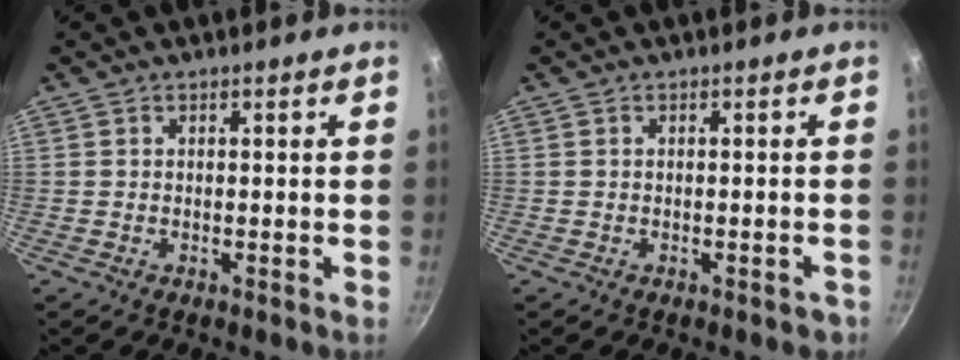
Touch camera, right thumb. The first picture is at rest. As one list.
[{"total": 1.6, "force": [-1.0, 0.6, 1.0], "torque": [-0.006, 0.014, -0.001]}]